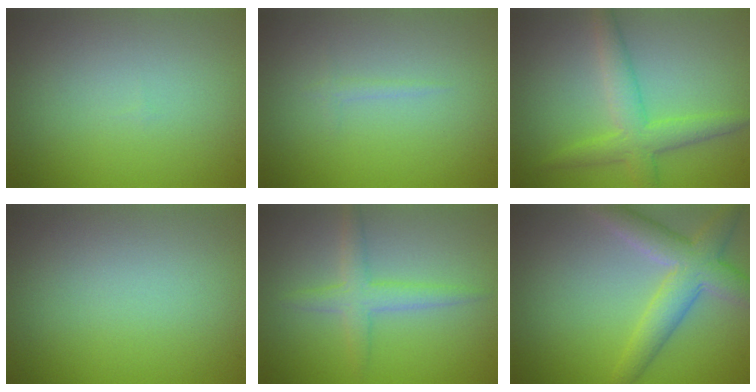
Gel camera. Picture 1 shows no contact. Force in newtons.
{"total": 0.6, "press": 0.6, "slide": 0.0}
{"total": 3.8, "press": 3.8, "slide": 0.0}
{"total": 0.0}
{"total": 2.7, "press": 2.7, "slide": 0.1}
{"total": 4.3, "press": 4.3, "slide": 0.3}